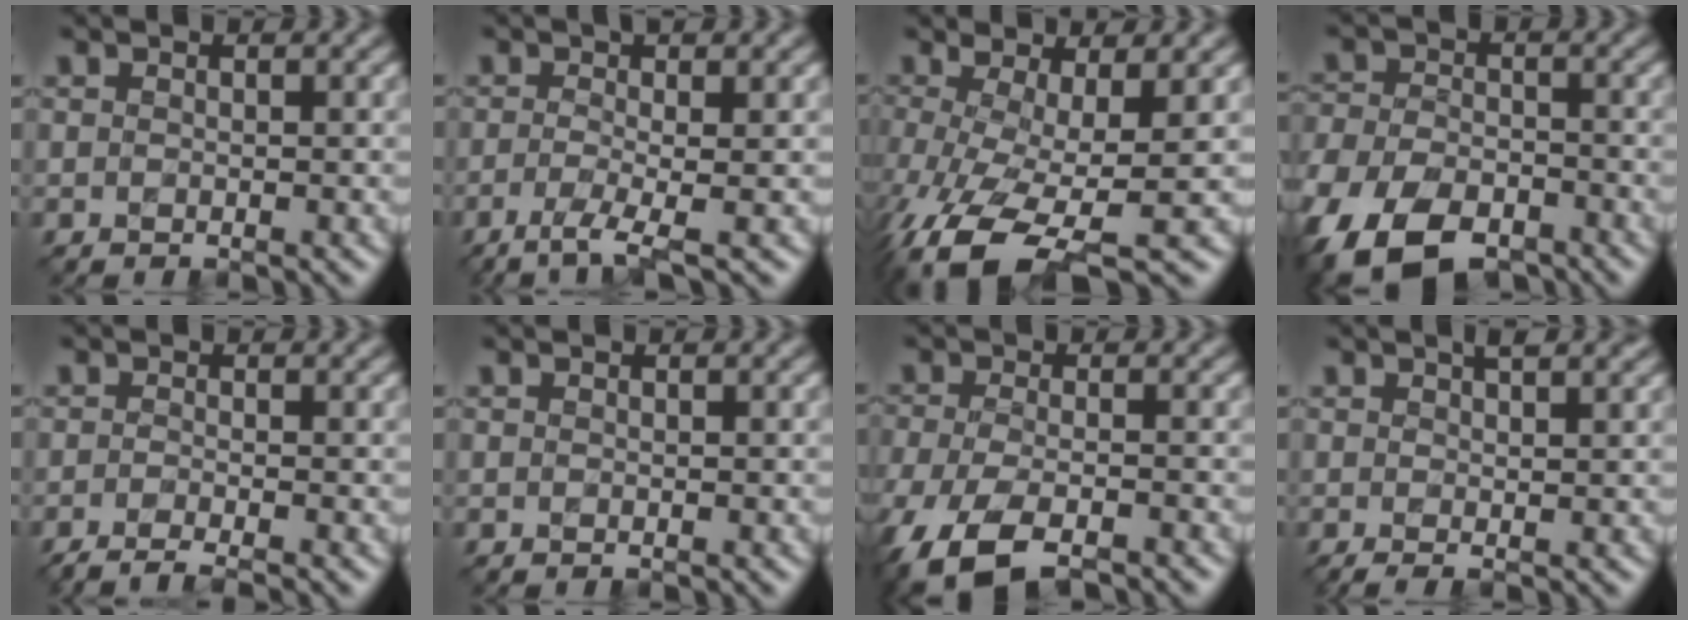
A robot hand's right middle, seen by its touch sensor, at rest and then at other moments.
{"total": 3.6, "force": [-1.1, 0.7, 3.4], "torque": [-0.062, 0.000, -0.030]}
{"total": 7.8, "force": [-3.0, 2.3, 6.8], "torque": [-0.137, -0.006, -0.063]}
{"total": 10.5, "force": [-6.6, 5.6, 5.9], "torque": [-0.133, -0.018, -0.127]}
{"total": 2.3, "force": [-1.6, 0.5, 1.6], "torque": [-0.019, 0.001, -0.040]}
{"total": 0.0}
{"total": 7.4, "force": [-5.2, 2.4, 4.8], "torque": [-0.097, -0.013, -0.098]}
{"total": 3.3, "force": [1.1, 1.1, 3.0], "torque": [-0.026, 0.011, 0.005]}